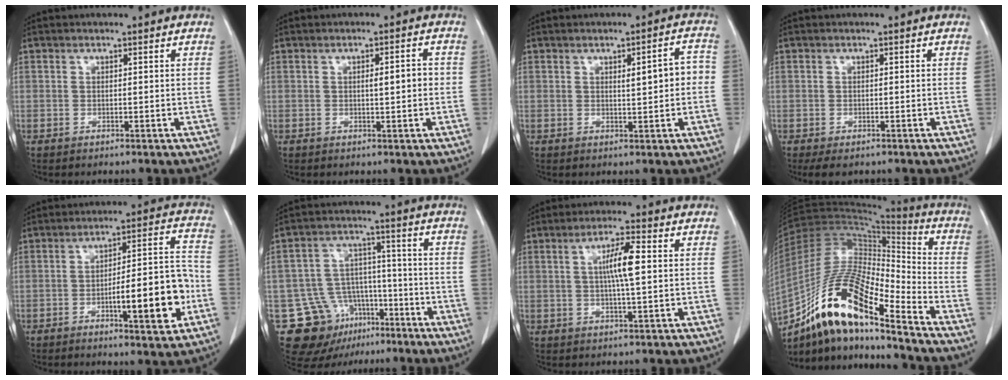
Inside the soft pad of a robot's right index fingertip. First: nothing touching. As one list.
[{"total": 3.0, "force": [0.0, 0.5, 3.0], "torque": [-0.047, 0.004, 0.000]}, {"total": 4.7, "force": [0.2, 1.0, 4.6], "torque": [-0.064, 0.014, 0.003]}, {"total": 3.0, "force": [-2.2, 1.5, 1.4], "torque": [-0.018, -0.005, -0.028]}, {"total": 13.5, "force": [-4.2, 2.3, 12.6], "torque": [-0.179, 0.016, -0.056]}, {"total": 12.7, "force": [-7.3, 9.5, 4.2], "torque": [-0.072, 0.050, -0.103]}, {"total": 5.9, "force": [0.8, 0.3, 5.9], "torque": [-0.104, 0.002, 0.012]}, {"total": 19.3, "force": [-12.6, 3.7, 14.2], "torque": [-0.281, 0.000, -0.222]}]